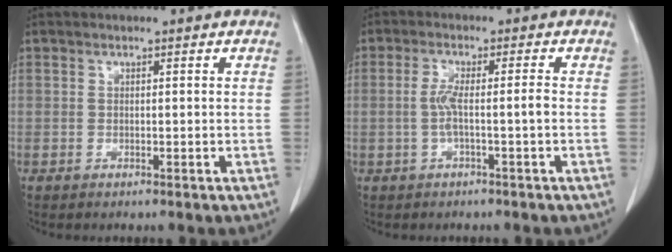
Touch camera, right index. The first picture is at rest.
{"total": 3.7, "force": [-0.8, -0.3, 3.6], "torque": [-0.072, 0.006, -0.013]}